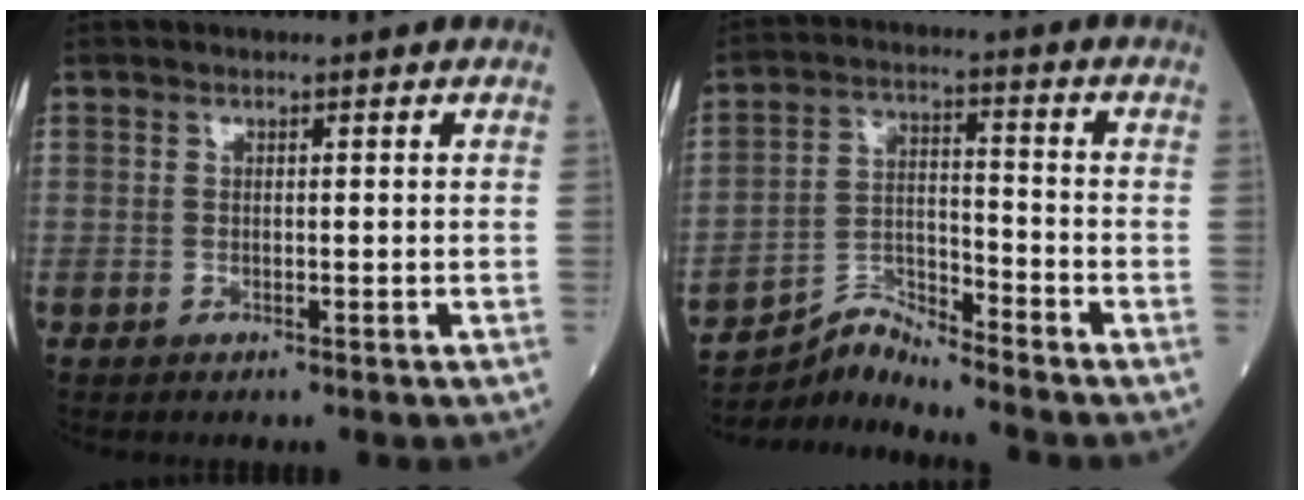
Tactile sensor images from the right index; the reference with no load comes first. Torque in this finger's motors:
{"motor_torque": [-0.31, -0.24, 0.03, 0.00]}